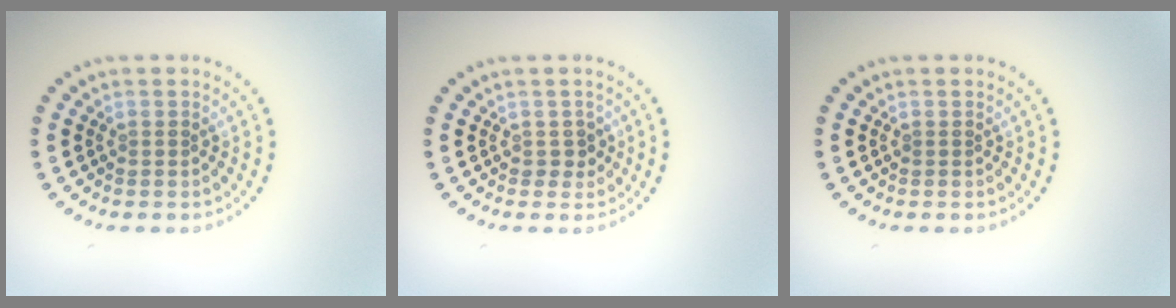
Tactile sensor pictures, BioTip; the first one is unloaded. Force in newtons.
{"total": 1.3, "press": 1.0, "slide": 0.7}
{"total": 0.0}